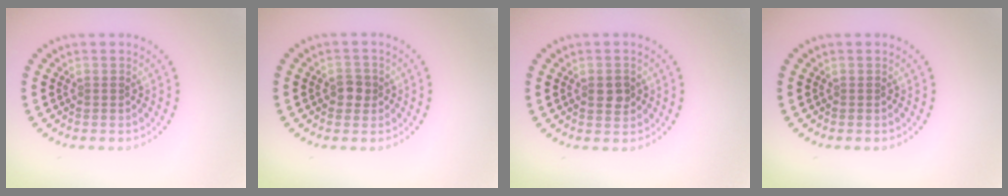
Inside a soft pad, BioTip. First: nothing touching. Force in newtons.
{"total": 1.6, "press": 1.6, "slide": 0.4}
{"total": 2.0, "press": 2.0, "slide": 0.1}
{"total": 0.0}